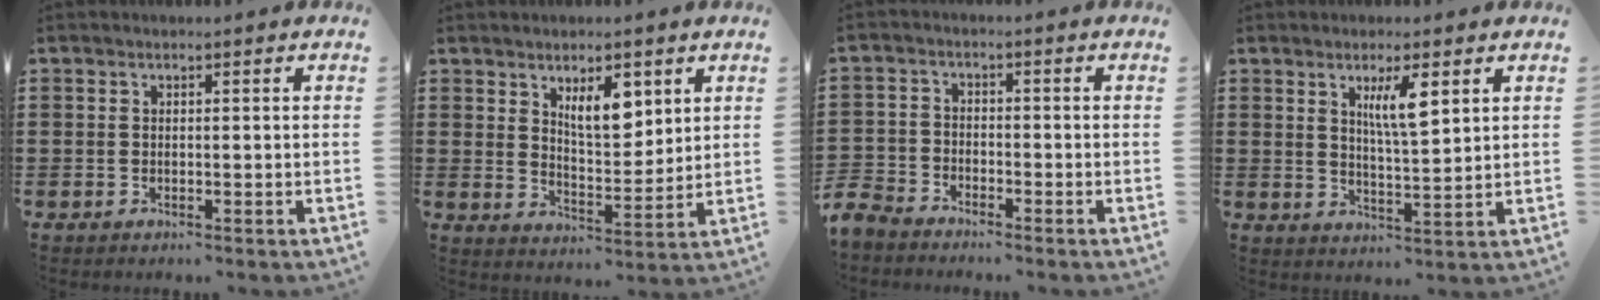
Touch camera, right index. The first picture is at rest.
{"total": 6.8, "force": [3.7, 3.0, 4.9], "torque": [-0.082, -0.006, 0.060]}
{"total": 4.0, "force": [-3.8, 1.1, 0.3], "torque": [-0.032, -0.006, -0.088]}
{"total": 5.3, "force": [2.5, 1.2, 4.6], "torque": [-0.088, 0.004, 0.038]}